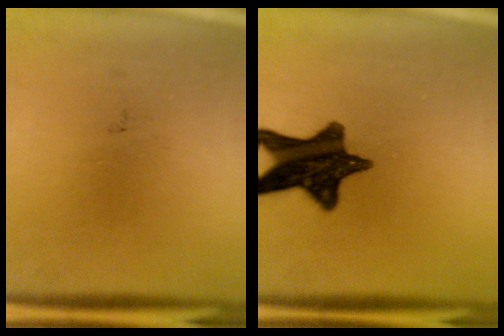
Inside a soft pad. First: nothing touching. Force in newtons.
{"total": 13.5}